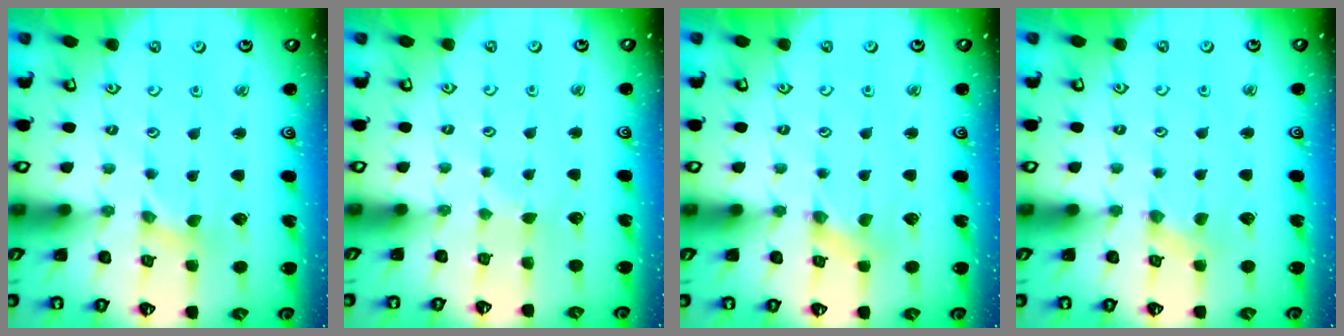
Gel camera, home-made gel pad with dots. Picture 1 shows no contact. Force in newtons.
{"total": 1.6, "press": 1.6, "slide": 0.2}
{"total": 0.0}
{"total": 1.0, "press": 0.9, "slide": 0.2}